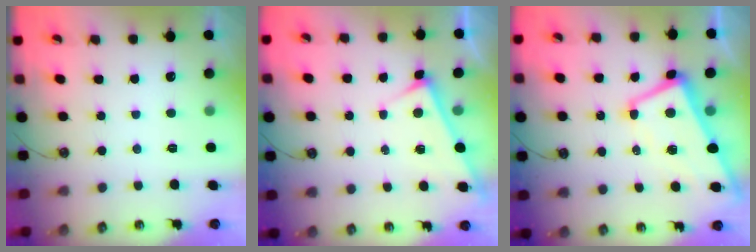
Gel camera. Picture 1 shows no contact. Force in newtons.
{"total": 5.2, "press": 5.2, "slide": 0.3}
{"total": 1.2, "press": 0.4, "slide": 1.1}